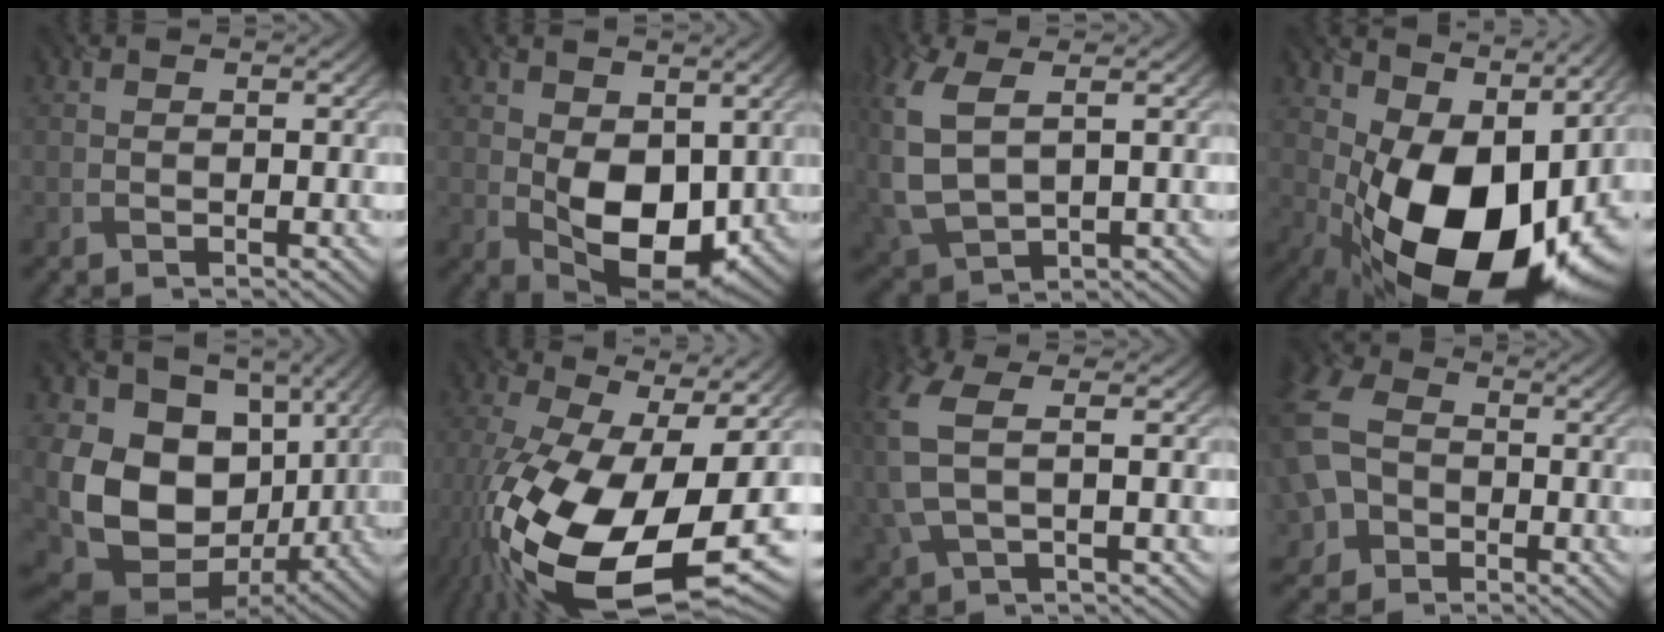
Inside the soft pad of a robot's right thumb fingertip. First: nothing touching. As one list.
[{"total": 8.9, "force": [0.4, 5.6, 6.9], "torque": [-0.126, -0.014, 0.012]}, {"total": 9.9, "force": [1.2, 5.8, 8.0], "torque": [-0.241, -0.011, 0.032]}, {"total": 17.5, "force": [1.4, 11.3, 13.3], "torque": [-0.215, -0.027, 0.044]}, {"total": 15.5, "force": [1.8, 11.9, 9.8], "torque": [-0.206, -0.029, 0.046]}, {"total": 20.5, "force": [-5.6, 9.2, 17.5], "torque": [-0.353, -0.064, -0.069]}, {"total": 6.9, "force": [0.3, 3.1, 6.2], "torque": [-0.167, -0.001, 0.002]}, {"total": 11.1, "force": [-2.2, 8.7, 6.5], "torque": [-0.186, -0.020, -0.047]}]